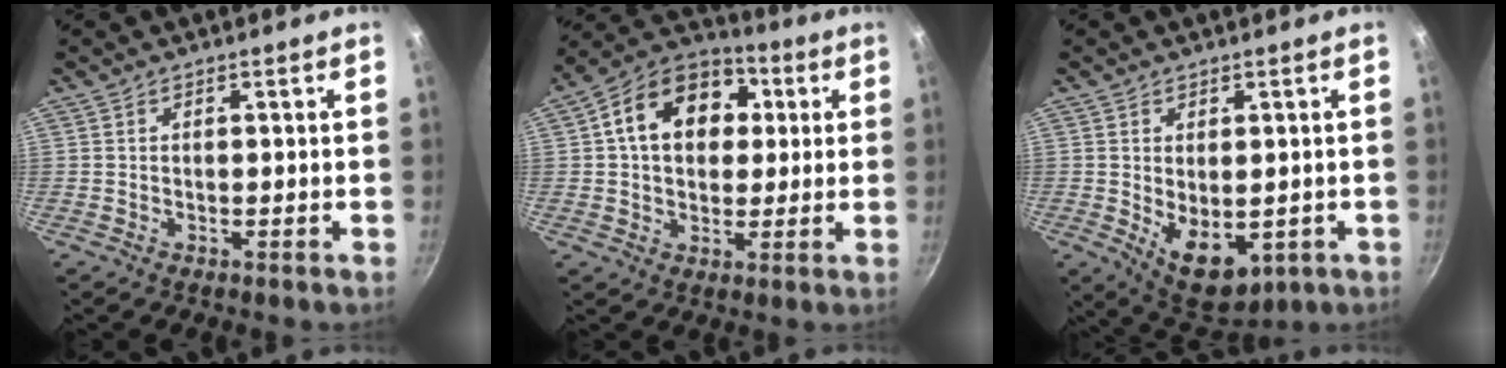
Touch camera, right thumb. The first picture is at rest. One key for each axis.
{"total": 16.2, "fx": 3.4, "fy": 11.9, "fz": 10.4, "tx": -0.144, "ty": 0.025, "tz": 0.039}
{"total": 9.9, "fx": -1.6, "fy": 6.2, "fz": 7.6, "tx": -0.091, "ty": -0.014, "tz": -0.001}